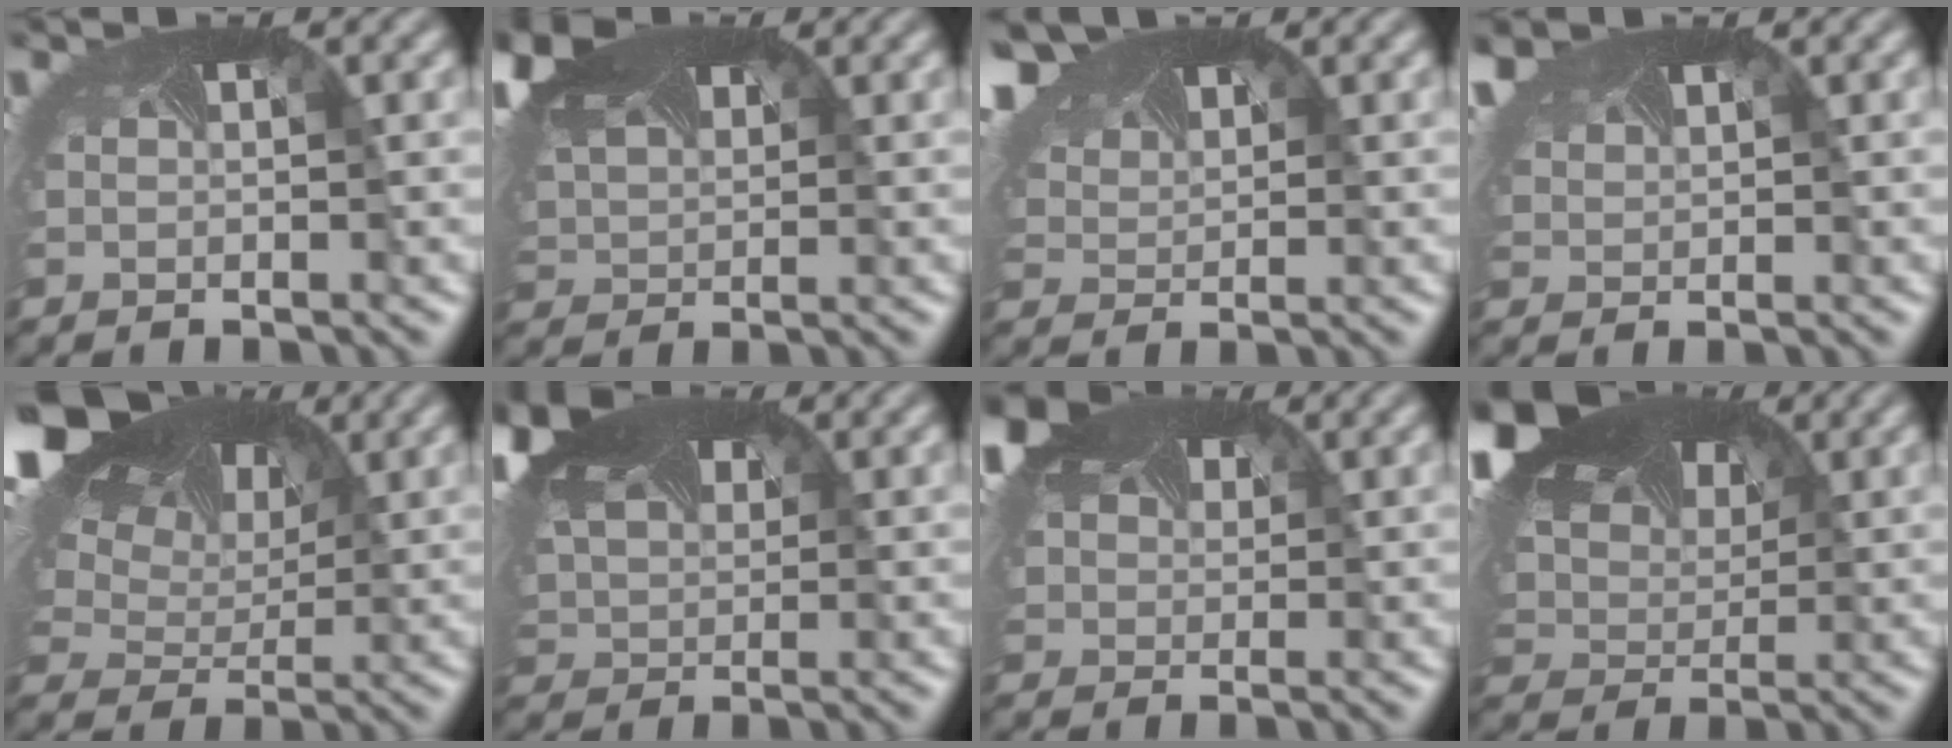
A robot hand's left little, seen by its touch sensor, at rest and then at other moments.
{"total": 8.0, "force": [4.6, 4.6, 4.8], "torque": [-0.146, 0.013, 0.088]}
{"total": 6.4, "force": [4.8, 3.1, 2.9], "torque": [-0.103, 0.009, 0.095]}
{"total": 2.7, "force": [2.3, 1.1, 1.0], "torque": [-0.054, -0.006, 0.049]}
{"total": 14.4, "force": [7.3, 8.7, 8.8], "torque": [-0.216, 0.032, 0.129]}
{"total": 9.8, "force": [4.8, 6.1, 5.8], "torque": [-0.178, 0.015, 0.100]}
{"total": 9.0, "force": [5.2, 5.7, 4.6], "torque": [-0.132, 0.015, 0.093]}
{"total": 15.7, "force": [7.8, 9.4, 9.9], "torque": [-0.244, 0.038, 0.139]}